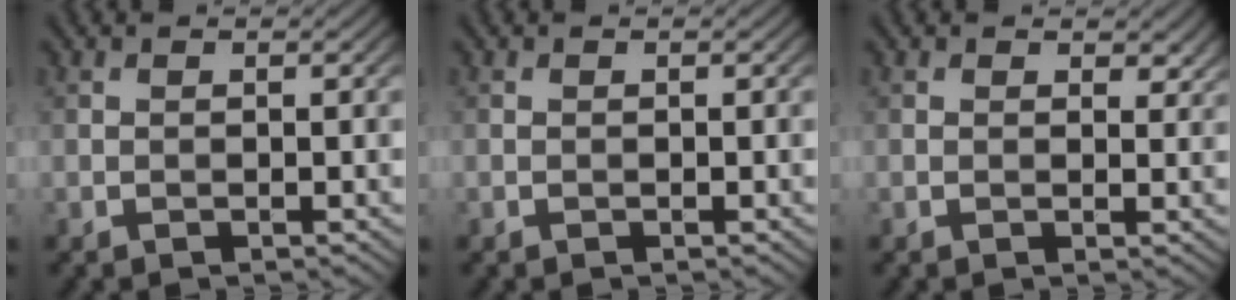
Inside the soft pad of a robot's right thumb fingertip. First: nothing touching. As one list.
[{"total": 0.0}, {"total": 2.2, "force": [1.3, 1.3, 1.3], "torque": [-0.018, -0.006, 0.020]}]